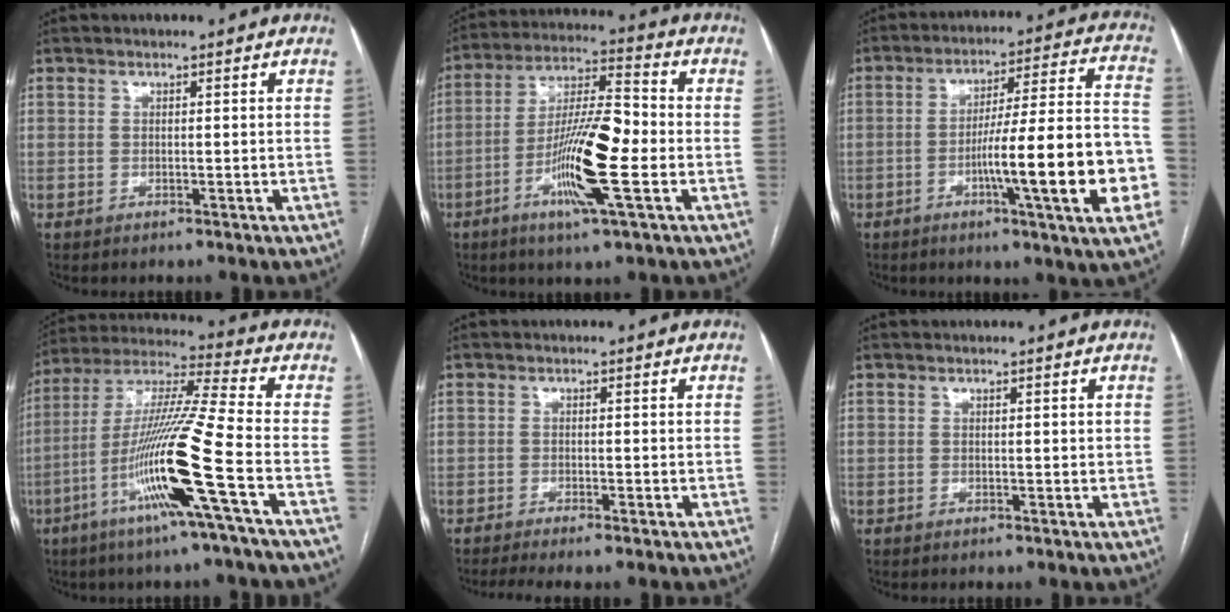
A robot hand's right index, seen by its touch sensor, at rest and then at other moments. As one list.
[{"total": 14.2, "force": [-4.0, 1.2, 13.5], "torque": [-0.252, -0.002, -0.077]}, {"total": 19.5, "force": [-5.5, 0.3, 18.7], "torque": [-0.233, 0.010, -0.079]}, {"total": 17.3, "force": [-6.4, -1.7, 16.0], "torque": [-0.315, -0.016, -0.127]}, {"total": 2.9, "force": [-2.1, 0.0, 2.0], "torque": [-0.034, -0.005, -0.041]}, {"total": 0.6, "force": [0.3, 0.3, 0.4], "torque": [-0.002, 0.000, 0.003]}]